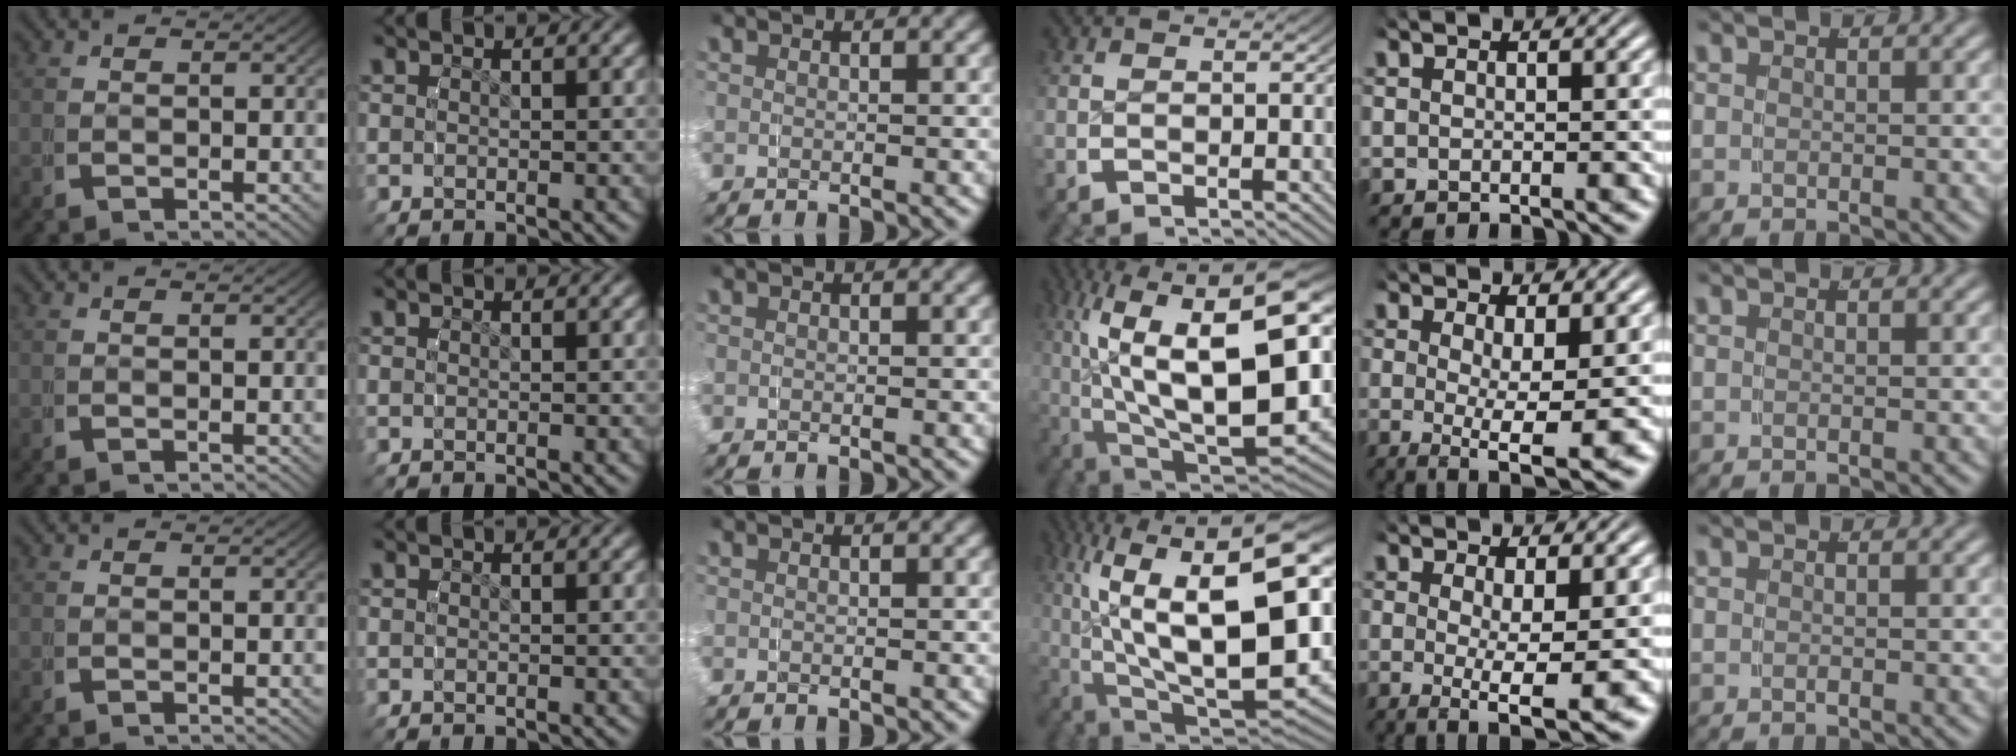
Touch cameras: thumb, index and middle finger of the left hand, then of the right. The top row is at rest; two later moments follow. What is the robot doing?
{"motion": "grasp_and_lifting", "object": "water bottle"}